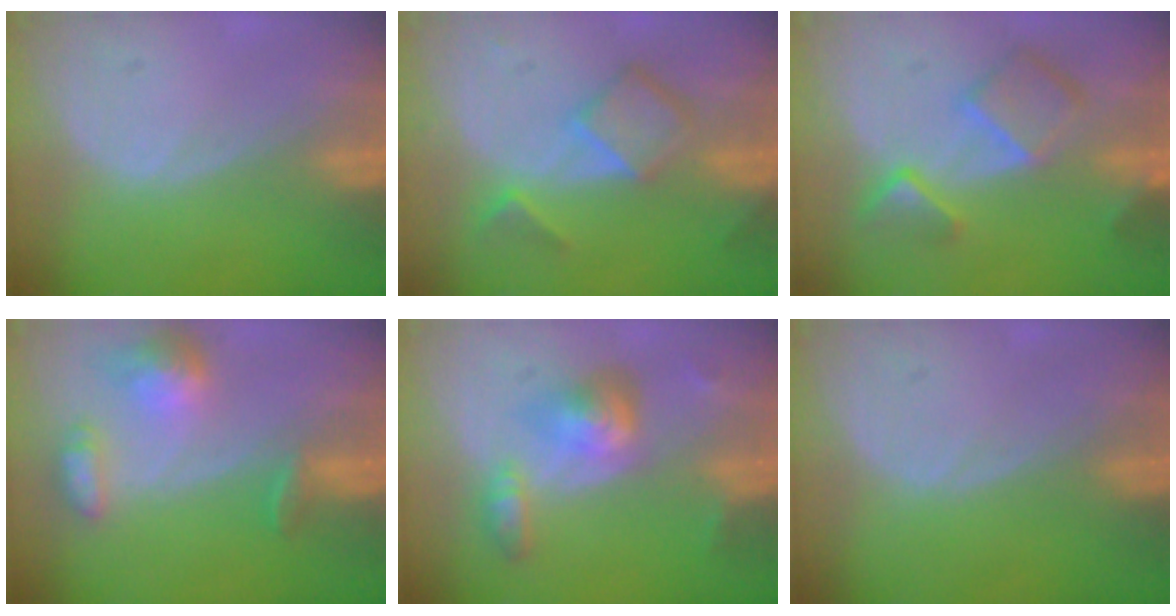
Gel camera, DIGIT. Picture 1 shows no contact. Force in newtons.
{"total": 6.8, "press": 5.9, "slide": 3.5}
{"total": 7.9, "press": 6.8, "slide": 3.9}
{"total": 6.9, "press": 6.4, "slide": 2.6}
{"total": 6.2, "press": 5.6, "slide": 2.7}
{"total": 0.0}